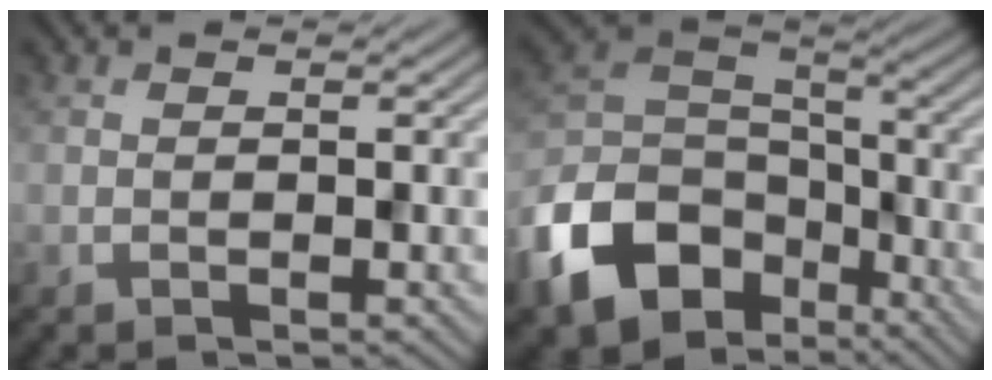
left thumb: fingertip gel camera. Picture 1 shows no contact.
{"total": 15.1, "force": [-8.2, 9.9, 7.9], "torque": [-0.213, -0.034, -0.163]}